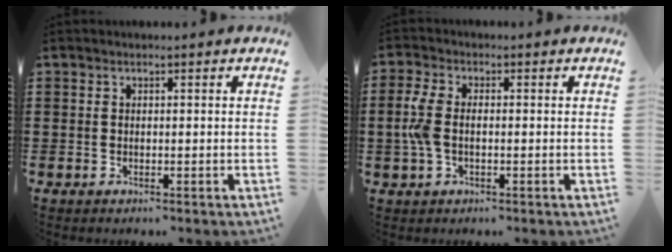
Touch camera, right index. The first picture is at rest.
{"total": 4.6, "force": [-0.4, 2.4, 3.8], "torque": [-0.108, -0.007, -0.017]}